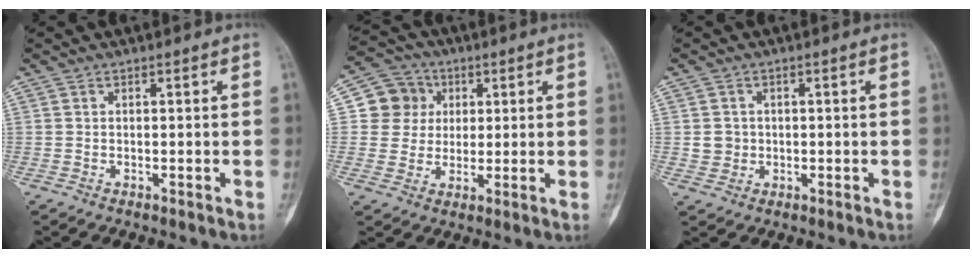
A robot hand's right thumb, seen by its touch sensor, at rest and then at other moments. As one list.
[{"total": 8.5, "force": [2.0, 8.1, 1.7], "torque": [0.010, 0.004, 0.028]}, {"total": 2.8, "force": [0.1, 2.7, 0.8], "torque": [0.002, 0.005, 0.005]}]